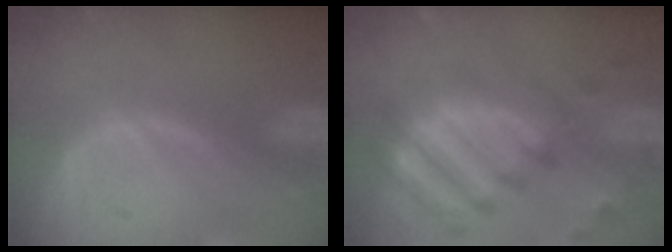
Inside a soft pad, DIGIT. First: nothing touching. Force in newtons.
{"total": 11.9, "press": 10.3, "slide": 5.9}